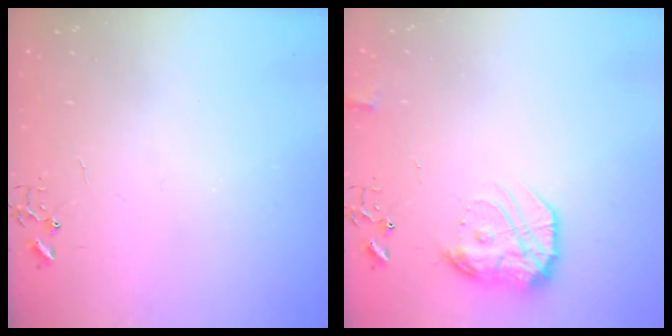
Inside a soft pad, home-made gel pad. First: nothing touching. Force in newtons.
{"total": 14.4, "press": 14.3, "slide": 0.8}